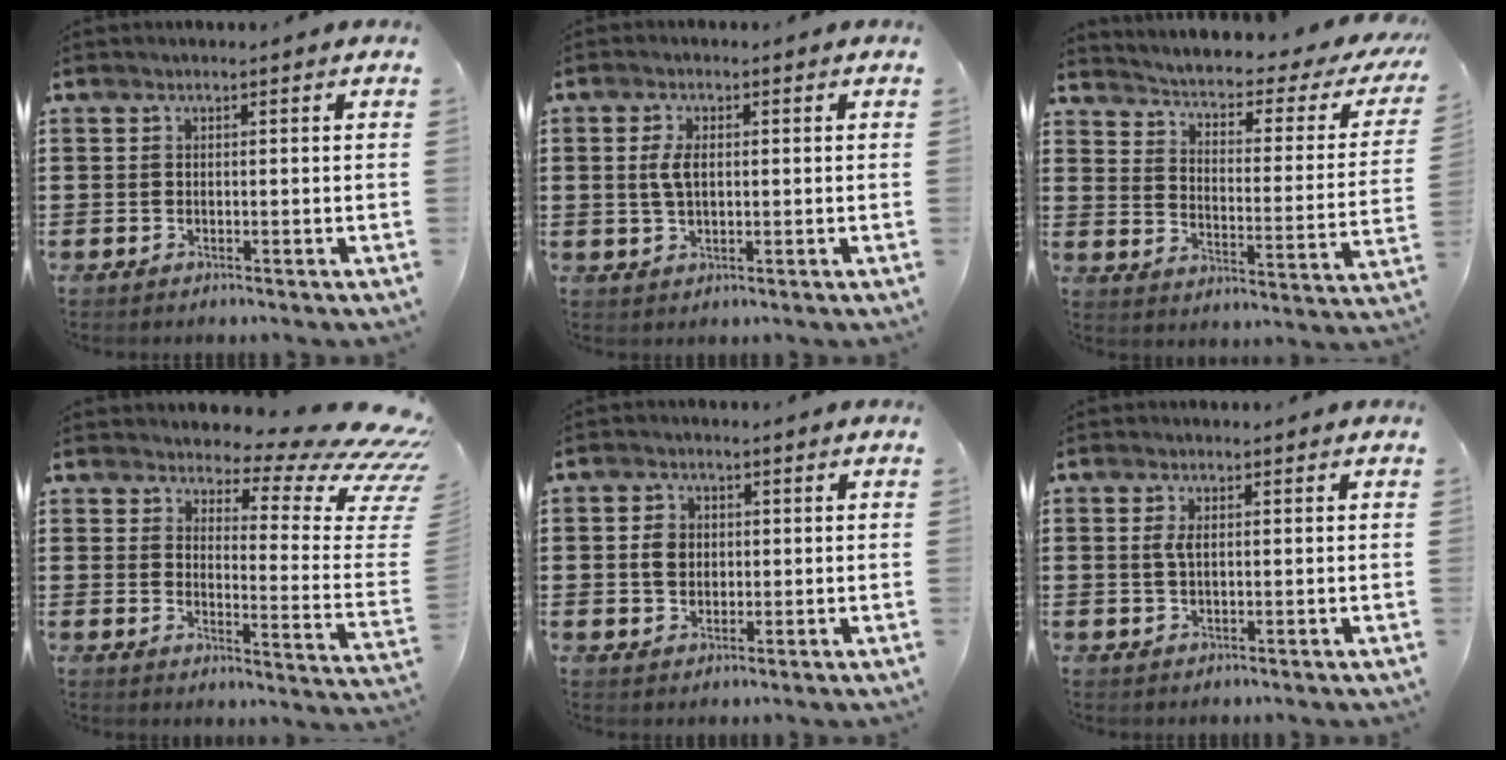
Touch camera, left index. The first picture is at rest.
{"total": 3.6, "force": [0.5, 1.7, 3.2], "torque": [-0.073, 0.004, 0.005]}
{"total": 2.5, "force": [1.2, 0.5, 2.1], "torque": [-0.051, -0.025, 0.008]}
{"total": 8.4, "force": [6.5, 1.8, 5.0], "torque": [-0.081, -0.058, 0.108]}
{"total": 3.3, "force": [0.2, 2.8, 1.6], "torque": [-0.040, 0.009, 0.001]}
{"total": 2.0, "force": [0.5, 0.7, 1.8], "torque": [-0.045, 0.001, 0.005]}